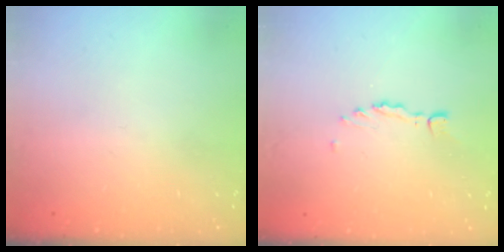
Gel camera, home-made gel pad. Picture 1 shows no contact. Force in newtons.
{"total": 0.0}